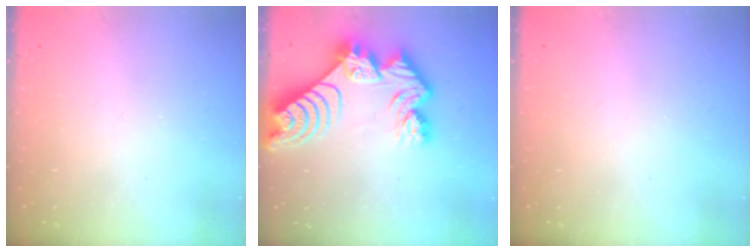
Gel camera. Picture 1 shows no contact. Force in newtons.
{"total": 17.3, "press": 17.3, "slide": 1.3}
{"total": 0.0}